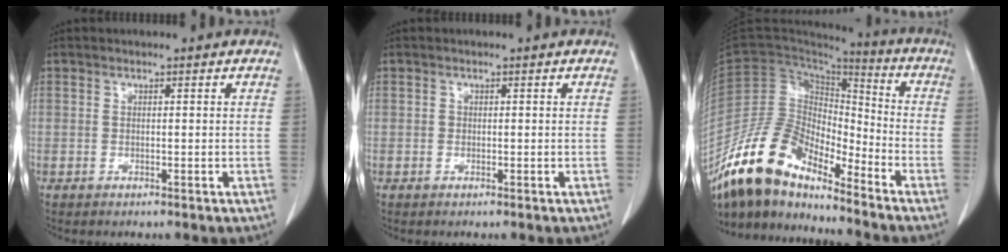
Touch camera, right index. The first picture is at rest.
{"total": 0.6, "force": [-0.1, 0.6, 0.3], "torque": [-0.005, 0.008, 0.000]}
{"total": 16.4, "force": [-13.7, 6.3, 6.6], "torque": [-0.134, 0.035, -0.259]}